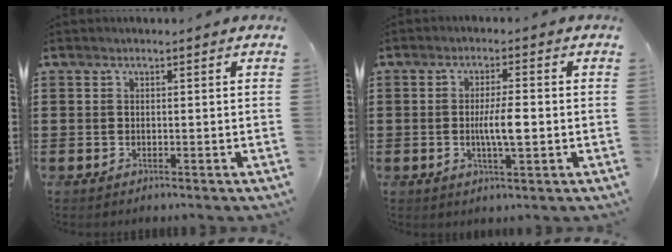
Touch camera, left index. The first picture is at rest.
{"total": 4.9, "force": [-0.5, 1.0, 4.8], "torque": [-0.090, 0.000, -0.014]}